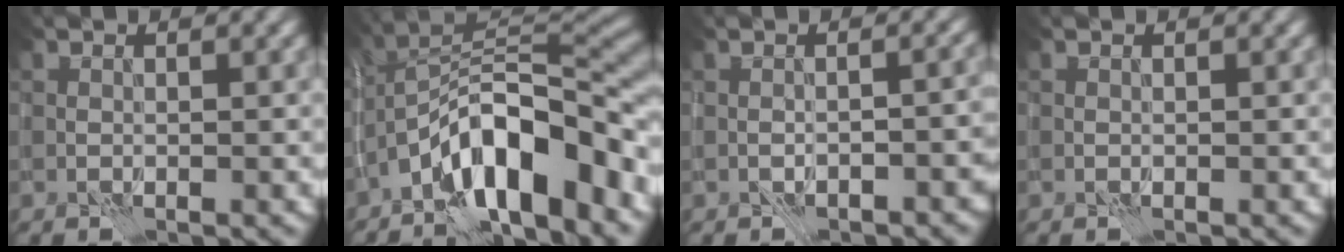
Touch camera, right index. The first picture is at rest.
{"total": 12.0, "force": [-5.6, 4.3, 9.7], "torque": [-0.150, 0.021, -0.108]}
{"total": 3.7, "force": [-2.2, 1.5, 2.6], "torque": [-0.032, 0.010, -0.024]}
{"total": 0.0}